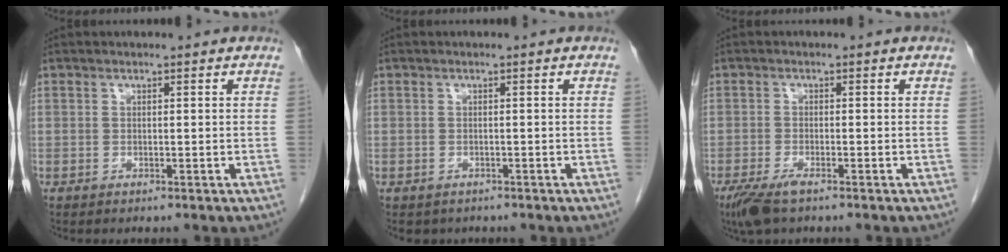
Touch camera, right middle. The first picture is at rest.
{"total": 2.0, "force": [-1.5, 1.3, 0.2], "torque": [-0.007, 0.000, -0.017]}
{"total": 4.2, "force": [-2.9, 0.9, 3.0], "torque": [-0.062, -0.011, -0.052]}